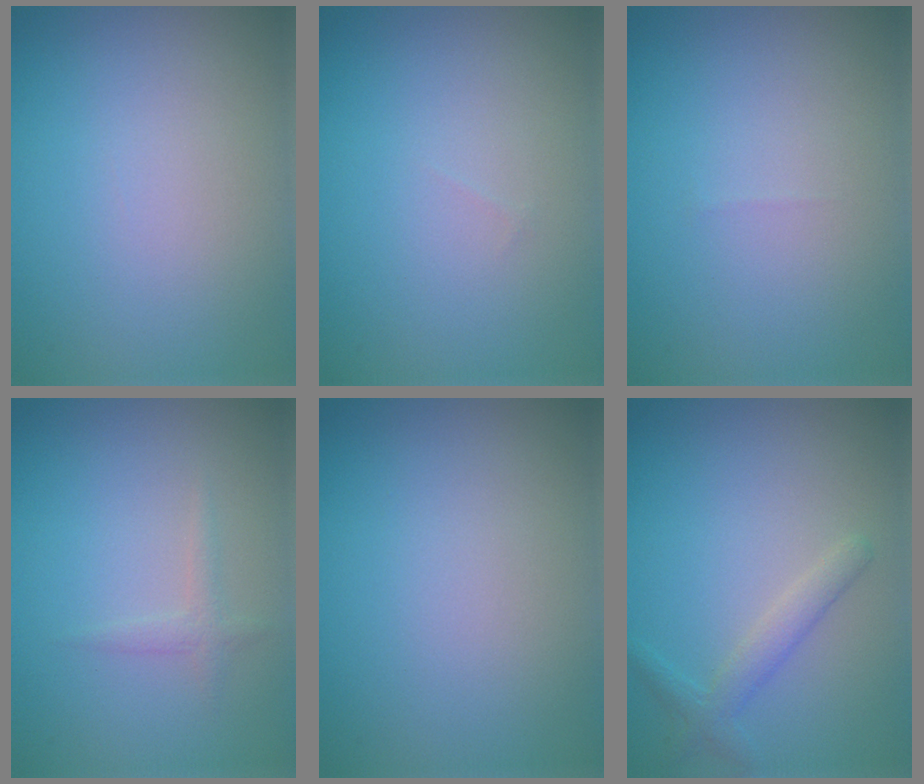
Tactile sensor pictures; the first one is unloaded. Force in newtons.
{"total": 0.0}
{"total": 0.0}
{"total": 1.1, "press": 1.1, "slide": 0.0}
{"total": 0.0}
{"total": 2.0, "press": 2.0, "slide": 0.1}